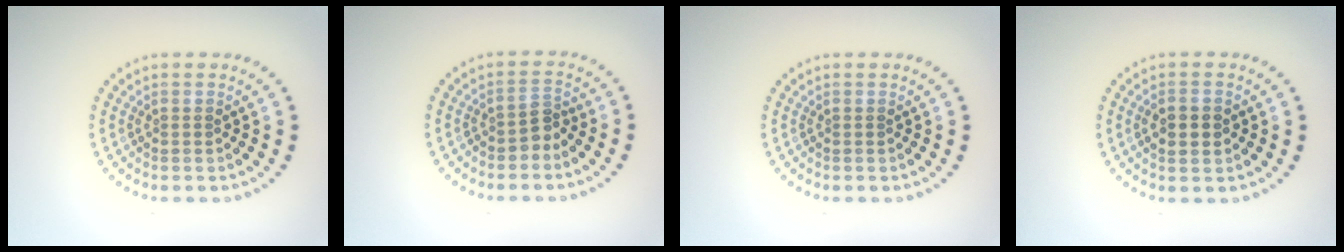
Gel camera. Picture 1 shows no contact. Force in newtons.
{"total": 1.5, "press": 1.2, "slide": 0.9}
{"total": 0.0}
{"total": 2.2, "press": 2.2, "slide": 0.2}